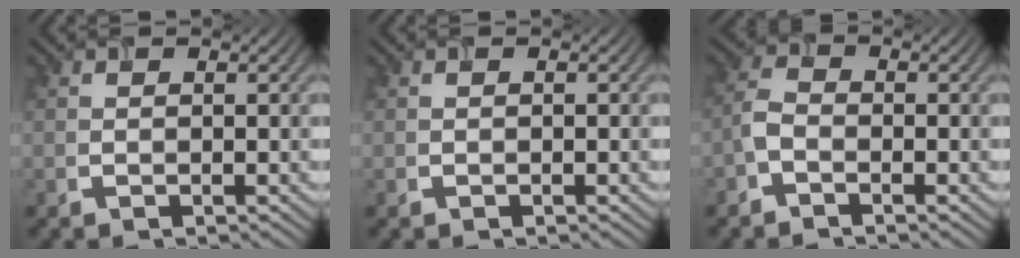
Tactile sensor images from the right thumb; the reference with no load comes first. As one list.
[{"total": 0.0}, {"total": 2.6, "force": [-1.5, 1.4, 1.6], "torque": [-0.037, 0.005, -0.043]}]